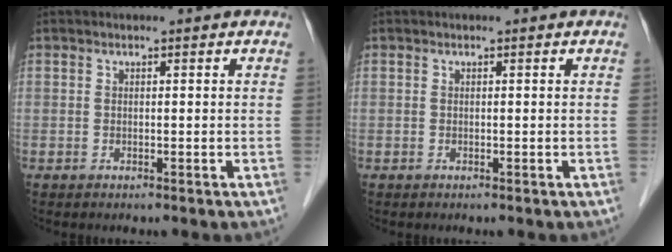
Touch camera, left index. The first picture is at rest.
{"total": 0.0}